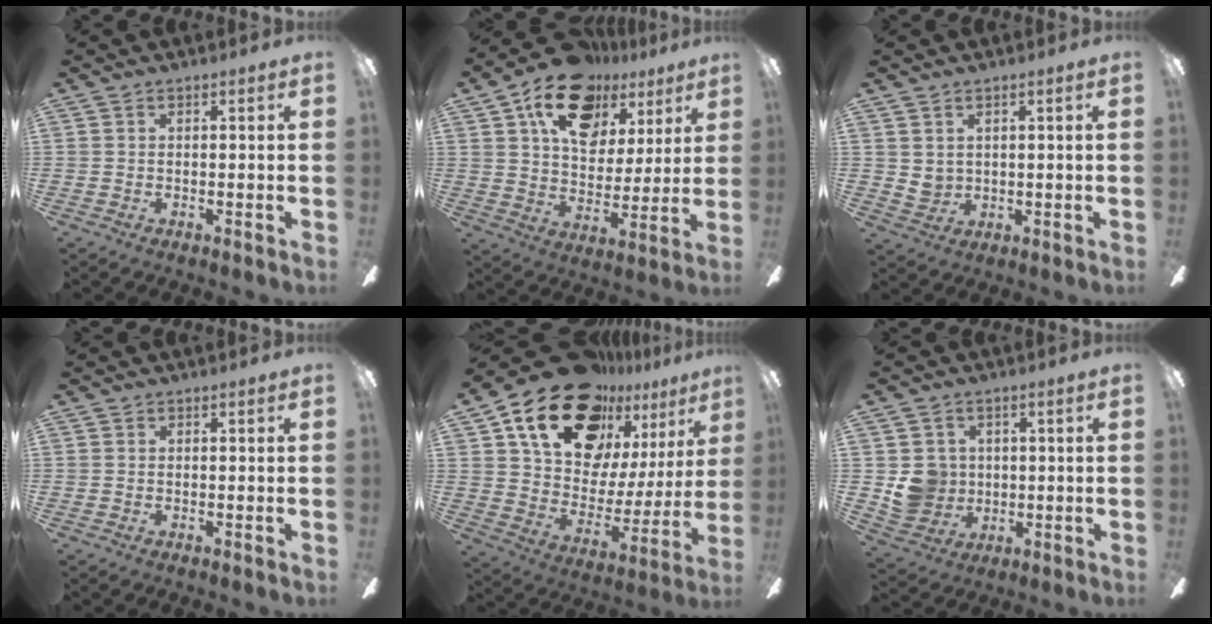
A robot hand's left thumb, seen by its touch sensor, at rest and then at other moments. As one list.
[{"total": 18.8, "force": [11.0, 11.7, 9.8], "torque": [-0.163, -0.048, 0.200]}, {"total": 3.2, "force": [1.9, 2.4, 0.9], "torque": [-0.024, -0.006, 0.037]}, {"total": 0.0}, {"total": 22.9, "force": [15.5, 12.9, 10.9], "torque": [-0.185, -0.093, 0.289]}, {"total": 7.6, "force": [0.9, 7.4, 1.5], "torque": [-0.034, 0.002, 0.027]}]